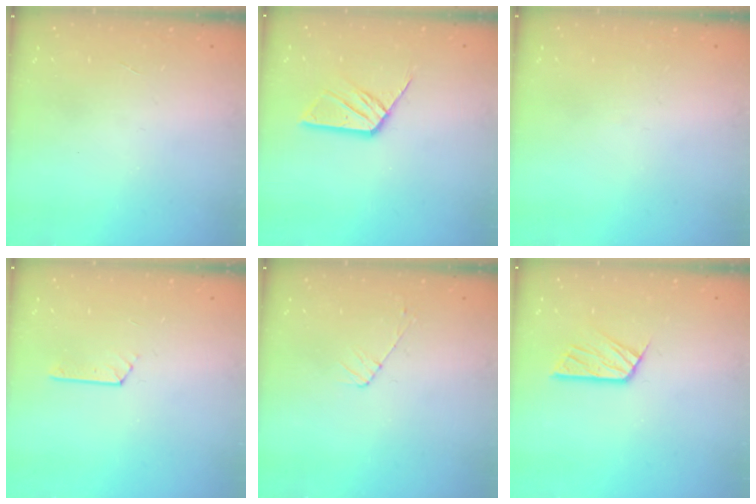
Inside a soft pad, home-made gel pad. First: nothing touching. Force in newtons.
{"total": 9.1, "press": 9.0, "slide": 0.7}
{"total": 2.7, "press": 2.6, "slide": 0.5}
{"total": 2.2, "press": 2.2, "slide": 0.3}
{"total": 3.8, "press": 3.8, "slide": 0.5}
{"total": 8.5, "press": 8.5, "slide": 0.8}